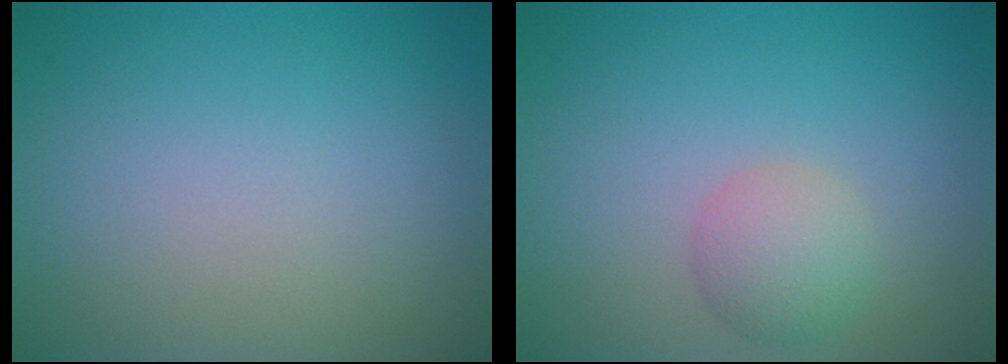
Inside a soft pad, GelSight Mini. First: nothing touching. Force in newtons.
{"total": 2.5, "press": 2.5, "slide": 0.1}